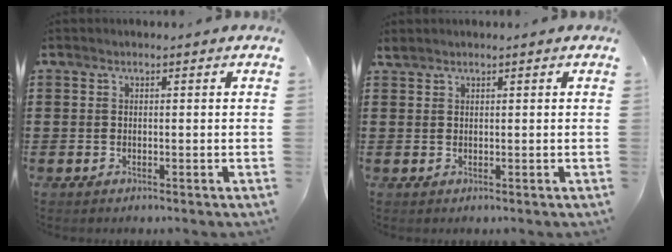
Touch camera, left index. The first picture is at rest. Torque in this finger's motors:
{"motor_torque": [-1.01, 1.00, -0.10, -0.08]}